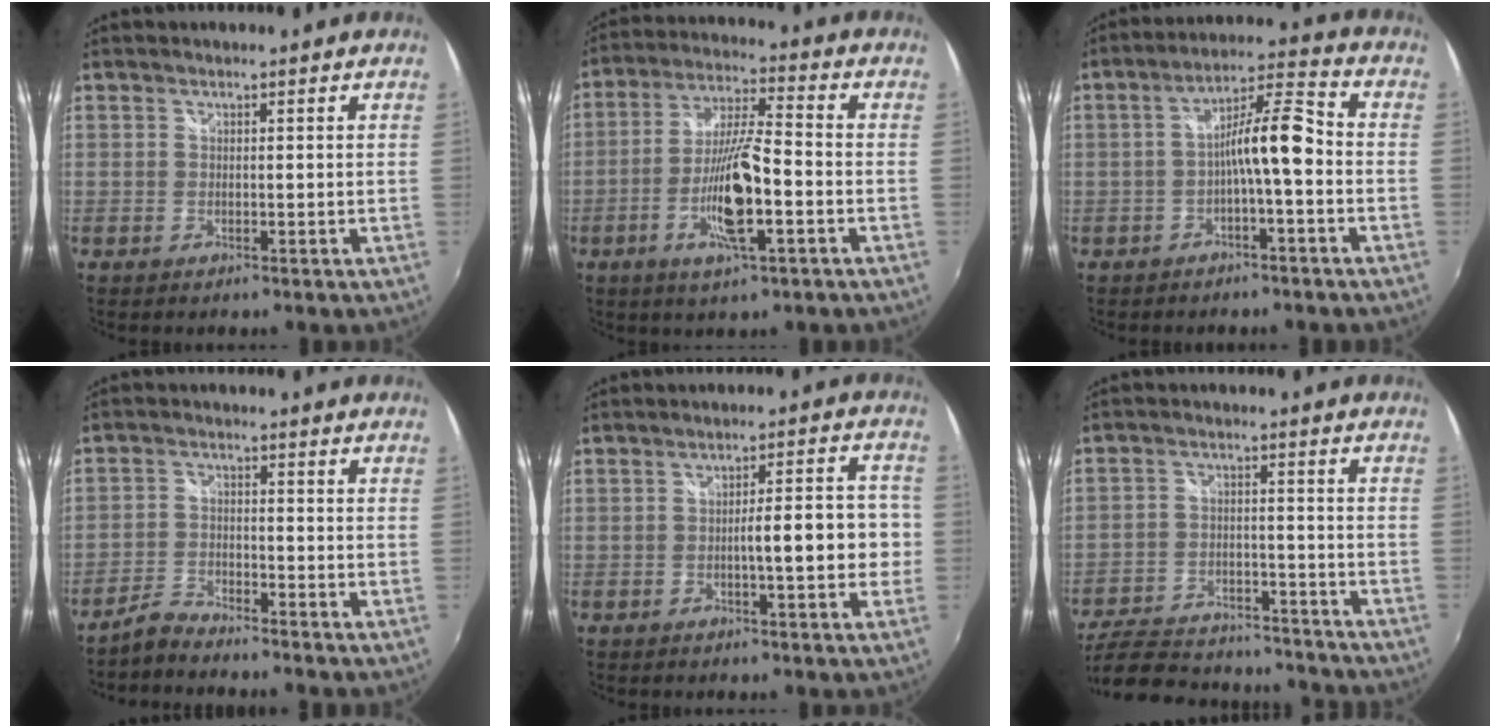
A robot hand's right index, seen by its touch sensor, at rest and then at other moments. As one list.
[{"total": 12.7, "force": [-4.3, 2.1, 11.8], "torque": [-0.237, -0.007, -0.081]}, {"total": 8.0, "force": [-2.2, 0.9, 7.6], "torque": [-0.143, 0.019, -0.037]}, {"total": 4.0, "force": [-3.8, 0.7, 0.9], "torque": [-0.031, 0.001, -0.077]}, {"total": 8.5, "force": [-1.6, 1.7, 8.2], "torque": [-0.125, 0.009, -0.018]}, {"total": 22.3, "force": [-18.7, 8.5, 8.5], "torque": [-0.193, 0.002, -0.256]}]